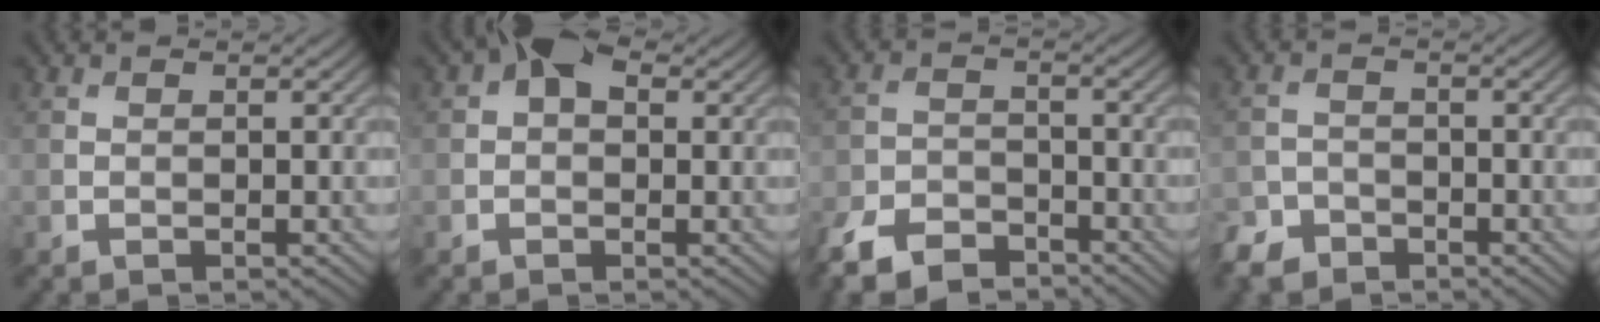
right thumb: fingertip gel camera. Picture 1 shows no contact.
{"total": 4.2, "force": [1.3, 2.6, 3.0], "torque": [-0.043, 0.011, 0.006]}
{"total": 8.2, "force": [-6.5, 3.5, 3.6], "torque": [-0.080, -0.012, -0.131]}
{"total": 3.6, "force": [-3.0, 1.8, 0.7], "torque": [-0.017, -0.002, -0.065]}